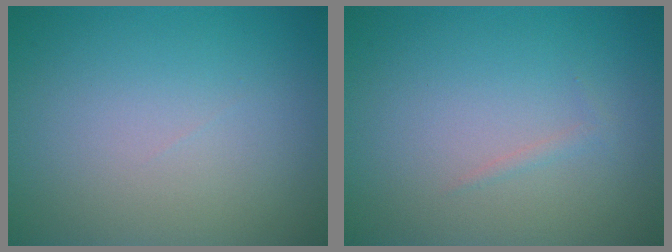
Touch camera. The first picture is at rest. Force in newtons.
{"total": 0.6, "press": 0.5, "slide": 0.1}